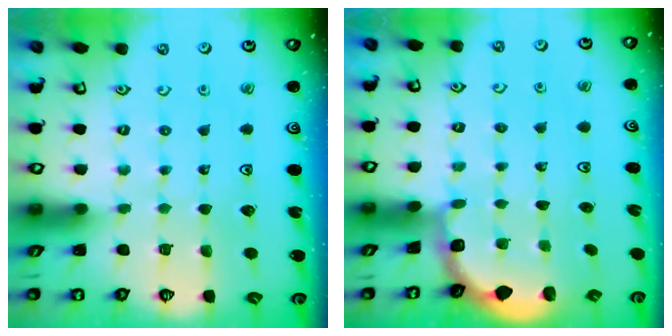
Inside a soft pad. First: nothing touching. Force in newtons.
{"total": 1.9, "press": 1.8, "slide": 0.7}